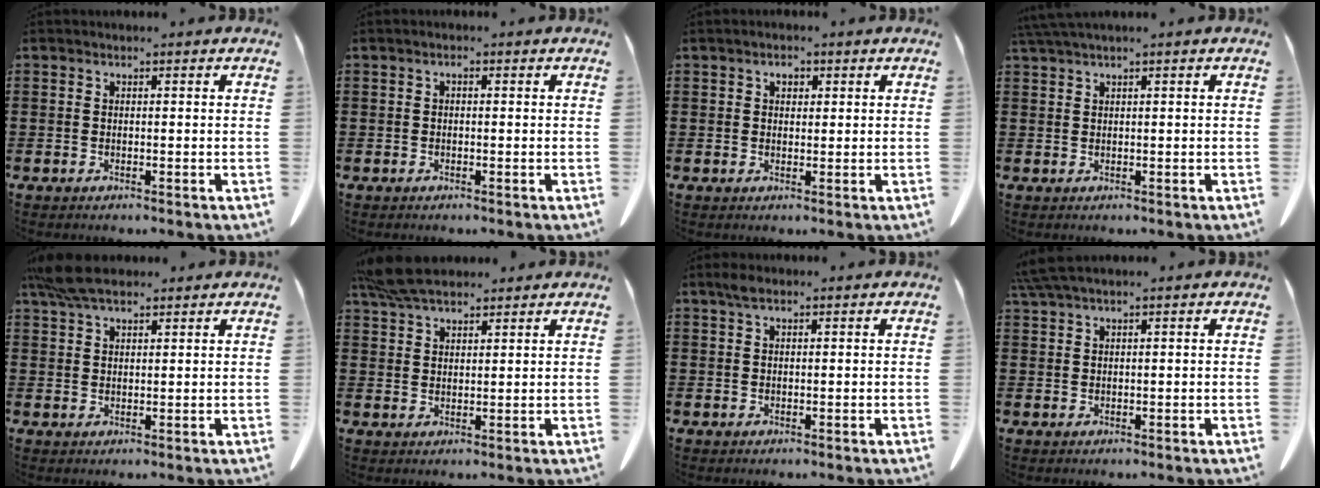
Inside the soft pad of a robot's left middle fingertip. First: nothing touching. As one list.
[{"total": 0.8, "force": [-0.2, 0.3, 0.7], "torque": [-0.015, -0.002, -0.003]}, {"total": 1.8, "force": [0.7, 1.1, 1.2], "torque": [-0.019, 0.002, 0.011]}, {"total": 1.6, "force": [1.2, -0.2, 1.0], "torque": [-0.021, -0.005, 0.025]}, {"total": 6.1, "force": [4.7, 1.8, 3.4], "torque": [-0.080, -0.002, 0.090]}, {"total": 6.5, "force": [5.4, 1.7, 3.1], "torque": [-0.077, -0.006, 0.105]}, {"total": 1.5, "force": [0.9, 0.6, 1.1], "torque": [-0.026, 0.002, 0.017]}, {"total": 2.7, "force": [2.1, 0.0, 1.7], "torque": [-0.039, -0.001, 0.041]}]